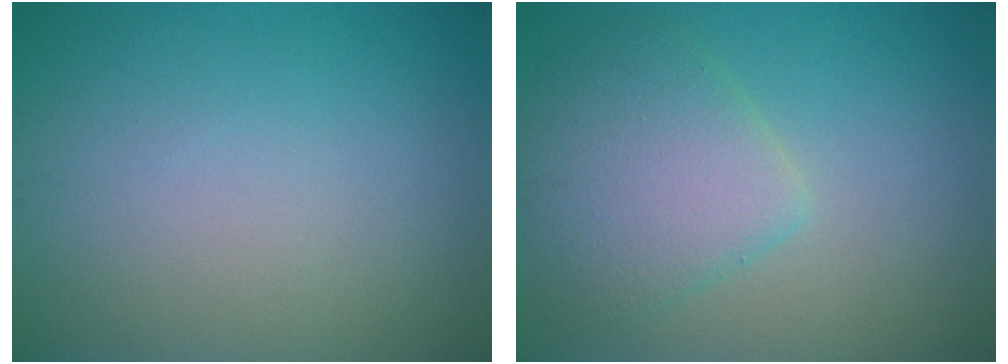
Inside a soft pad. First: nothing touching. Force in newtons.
{"total": 4.9, "press": 4.8, "slide": 0.3}